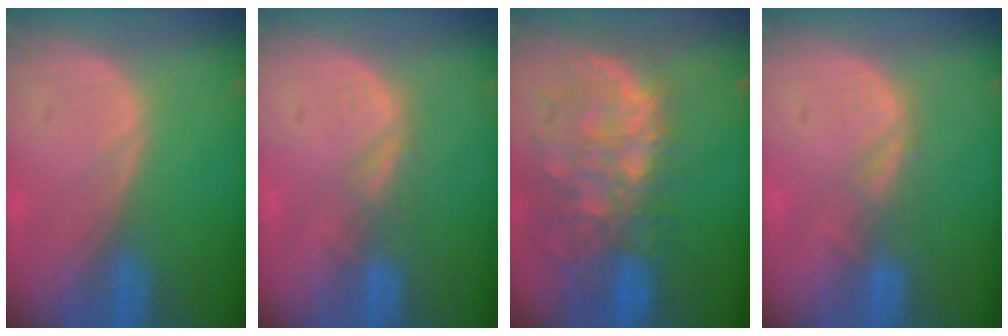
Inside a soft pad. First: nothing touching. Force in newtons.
{"total": 2.8, "press": 2.2, "slide": 1.7}
{"total": 12.3, "press": 10.2, "slide": 7.0}
{"total": 2.8, "press": 2.2, "slide": 1.7}